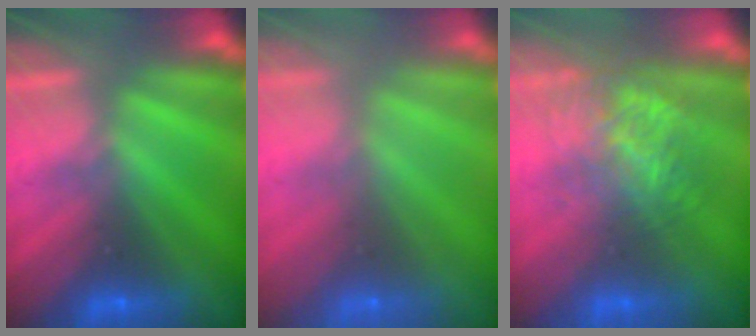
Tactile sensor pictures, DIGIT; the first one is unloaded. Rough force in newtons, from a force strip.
{"total": 9.5}
{"total": 4.1}